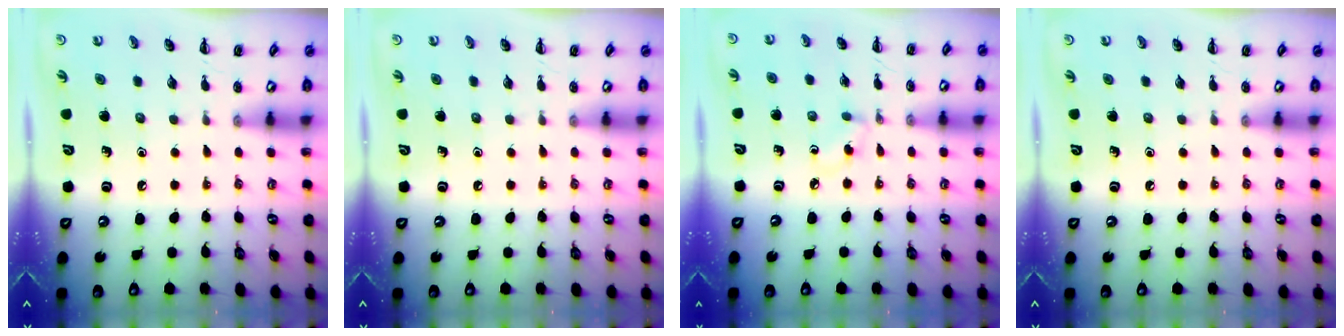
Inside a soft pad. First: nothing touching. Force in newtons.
{"total": 0.0}
{"total": 2.9, "press": 2.6, "slide": 1.2}
{"total": 0.0}